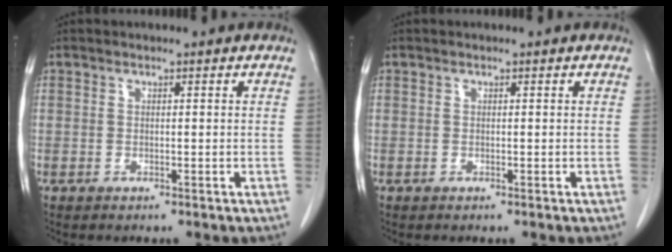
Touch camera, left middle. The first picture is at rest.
{"total": 0.0}